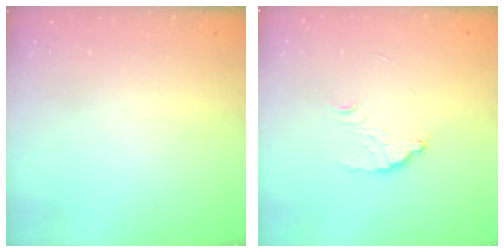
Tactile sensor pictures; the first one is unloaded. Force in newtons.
{"total": 2.7, "press": 2.7, "slide": 0.2}